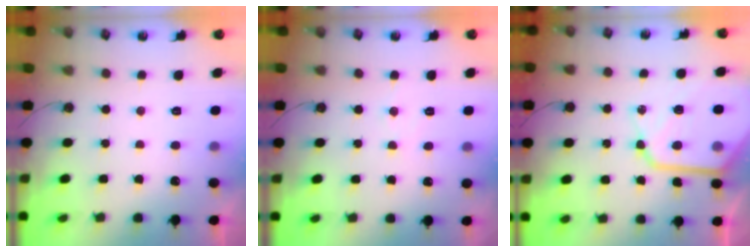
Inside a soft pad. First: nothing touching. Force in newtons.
{"total": 4.7, "press": 4.6, "slide": 0.8}
{"total": 16.1, "press": 16.1, "slide": 1.6}